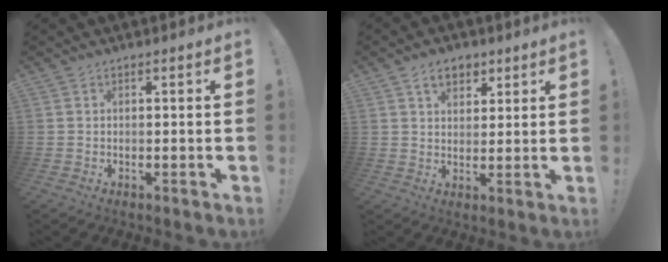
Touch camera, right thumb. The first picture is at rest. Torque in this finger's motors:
{"motor_torque": [0.37, 1.29, 0.11, -0.02, 0.00]}